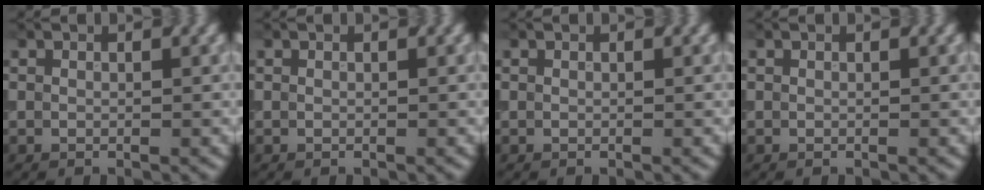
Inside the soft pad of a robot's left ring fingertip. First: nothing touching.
{"total": 0.0}
{"total": 0.0}
{"total": 0.0}